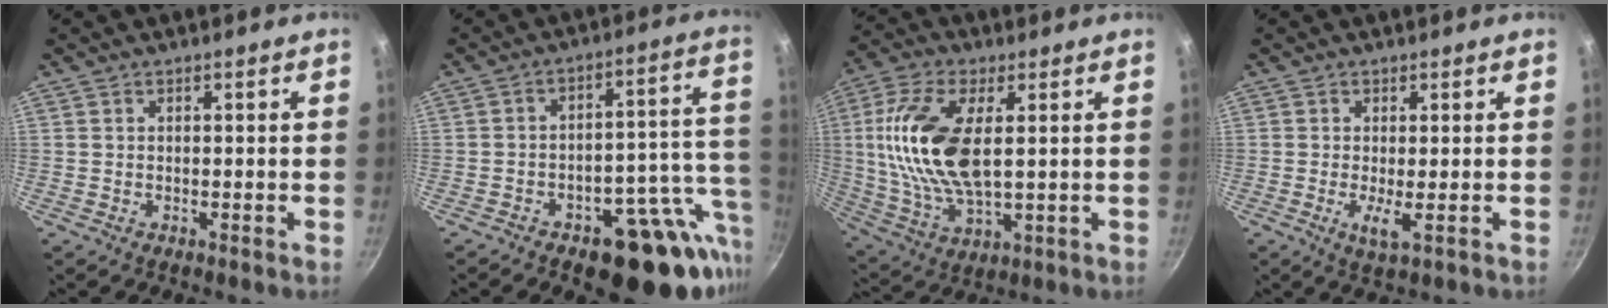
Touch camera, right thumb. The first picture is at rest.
{"total": 17.7, "force": [-5.9, 9.8, 13.5], "torque": [-0.107, 0.040, -0.072]}
{"total": 17.4, "force": [2.7, 8.3, 15.1], "torque": [-0.301, -0.003, 0.052]}
{"total": 3.0, "force": [-0.4, 0.5, 2.9], "torque": [-0.060, -0.011, -0.005]}